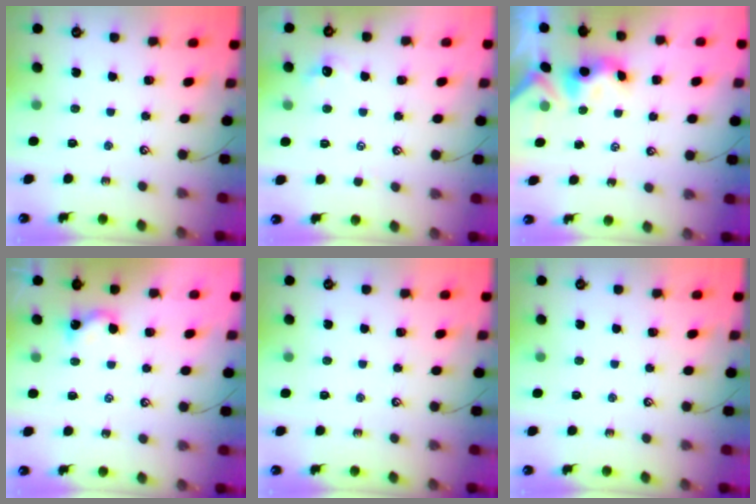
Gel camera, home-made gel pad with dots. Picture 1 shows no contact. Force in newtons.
{"total": 0.7, "press": 0.2, "slide": 0.7}
{"total": 3.8, "press": 3.8, "slide": 0.2}
{"total": 2.6, "press": 2.5, "slide": 0.5}
{"total": 0.0}
{"total": 0.0}